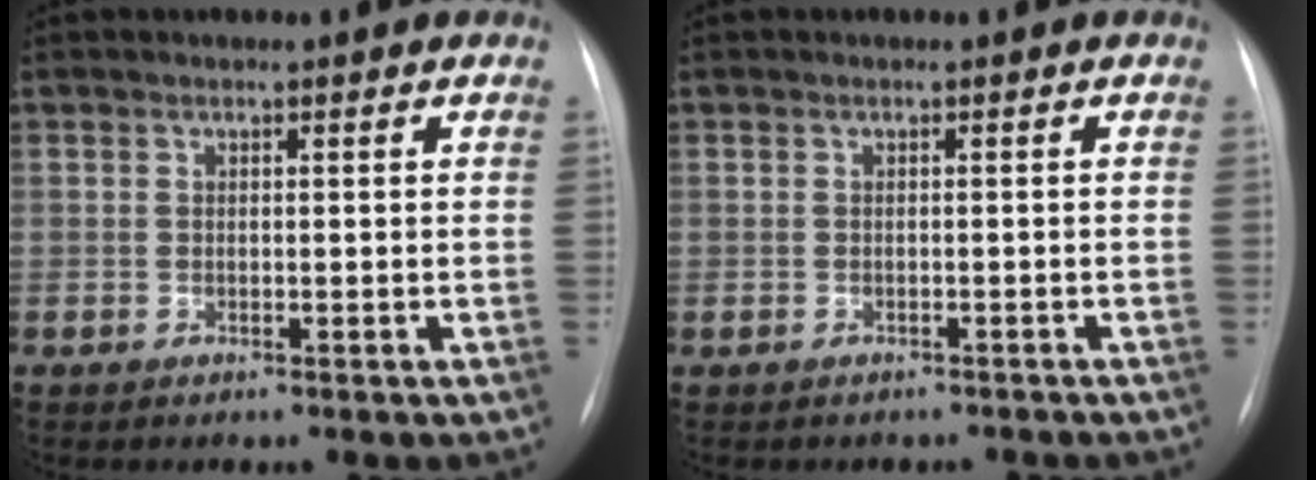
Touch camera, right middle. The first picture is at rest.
{"total": 4.1, "force": [-3.7, 1.7, 0.7], "torque": [-0.009, 0.005, -0.040]}